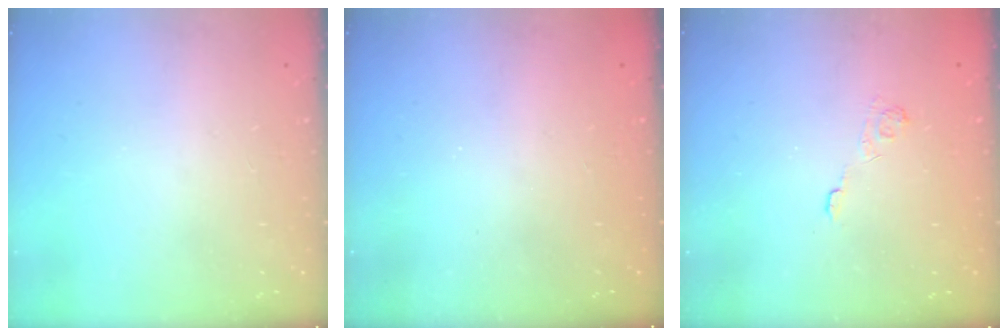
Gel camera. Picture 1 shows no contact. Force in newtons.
{"total": 2.3, "press": 2.2, "slide": 0.6}
{"total": 2.8, "press": 2.3, "slide": 1.5}